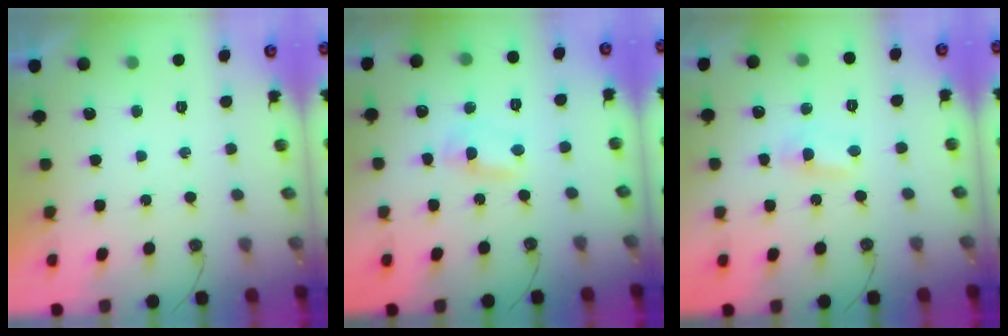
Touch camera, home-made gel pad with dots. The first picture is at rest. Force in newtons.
{"total": 2.2, "press": 2.2, "slide": 0.3}
{"total": 2.0, "press": 1.9, "slide": 0.7}